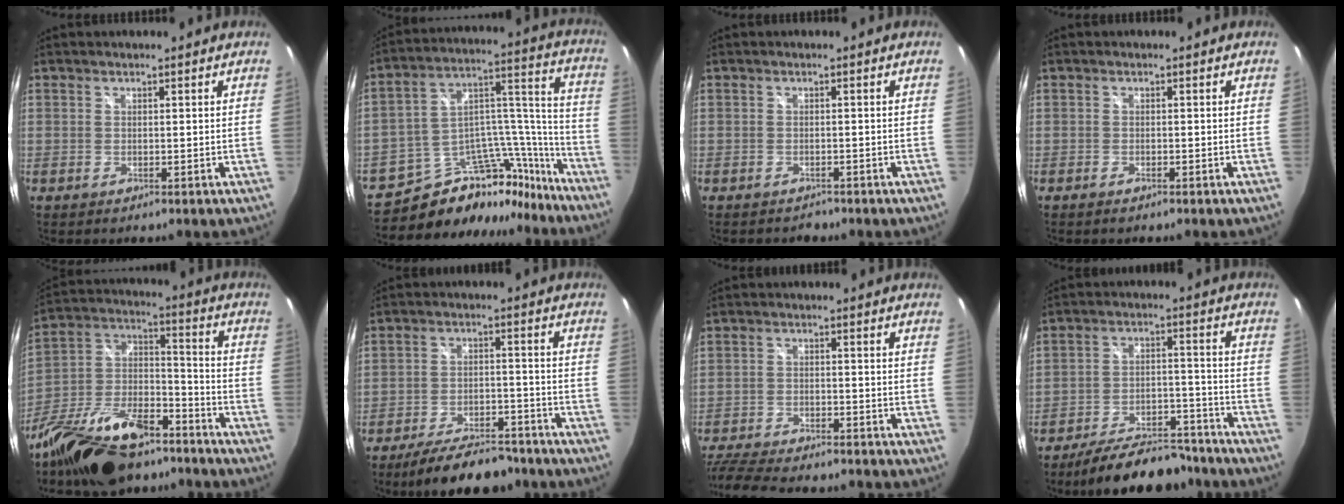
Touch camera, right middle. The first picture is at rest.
{"total": 22.9, "force": [-18.8, 10.3, 8.0], "torque": [-0.123, 0.079, -0.270]}
{"total": 1.9, "force": [-1.7, 0.8, 0.3], "torque": [-0.007, -0.004, -0.023]}
{"total": 1.1, "force": [-0.9, 0.4, 0.5], "torque": [-0.011, -0.003, -0.018]}
{"total": 23.1, "force": [-16.0, 10.1, 13.2], "torque": [-0.261, 0.008, -0.265]}
{"total": 14.5, "force": [-12.2, 4.6, 6.3], "torque": [-0.122, 0.006, -0.170]}
{"total": 16.1, "force": [-13.8, 3.9, 7.3], "torque": [-0.165, -0.030, -0.219]}
{"total": 17.6, "force": [-15.2, 5.3, 7.0], "torque": [-0.126, 0.011, -0.205]}